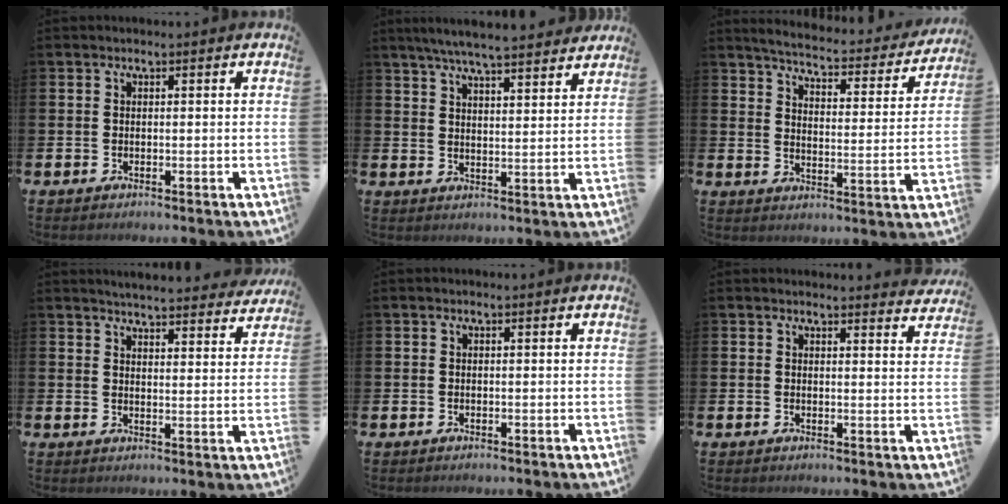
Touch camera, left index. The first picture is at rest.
{"total": 6.1, "force": [5.8, 0.1, 1.7], "torque": [-0.041, -0.032, 0.102]}
{"total": 4.8, "force": [4.5, 0.6, 1.3], "torque": [-0.041, -0.042, 0.069]}
{"total": 4.7, "force": [4.7, 0.4, 0.4], "torque": [-0.009, -0.037, 0.081]}
{"total": 0.0}
{"total": 2.4, "force": [2.4, 0.3, -0.1], "torque": [0.010, -0.017, 0.041]}